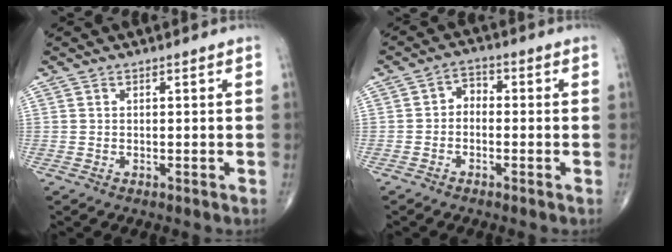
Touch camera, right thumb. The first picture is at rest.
{"total": 3.2, "force": [-0.7, 2.4, 2.0], "torque": [-0.017, 0.021, -0.028]}